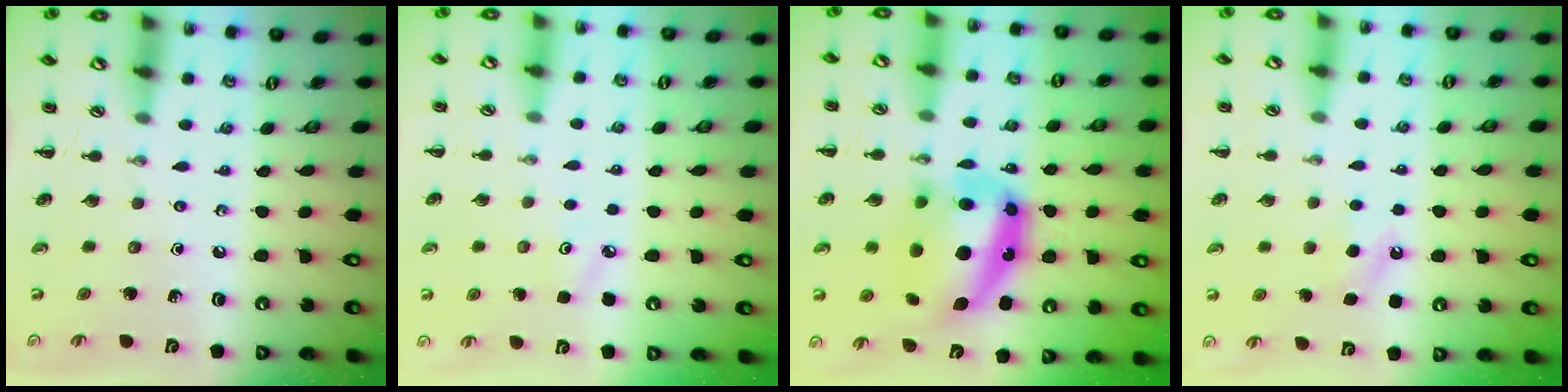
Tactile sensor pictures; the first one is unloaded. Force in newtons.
{"total": 5.8, "press": 5.6, "slide": 1.5}
{"total": 17.0, "press": 16.5, "slide": 4.3}
{"total": 5.6, "press": 5.4, "slide": 1.6}